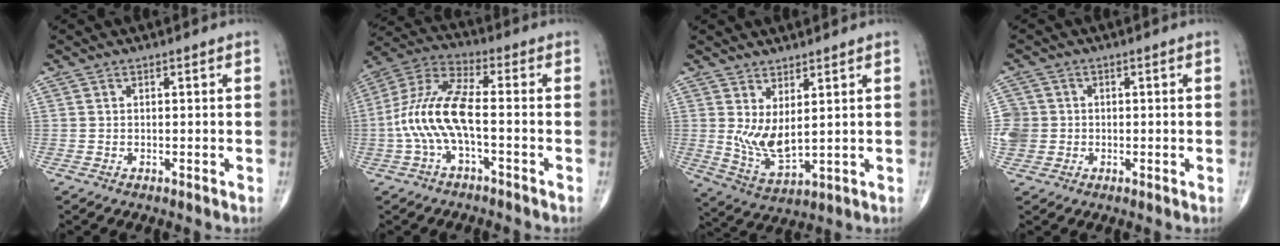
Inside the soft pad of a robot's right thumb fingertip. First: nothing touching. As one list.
[{"total": 12.4, "force": [-2.3, 4.4, 11.3], "torque": [-0.256, 0.042, -0.050]}, {"total": 7.4, "force": [2.0, 3.0, 6.5], "torque": [-0.122, -0.034, 0.049]}, {"total": 5.8, "force": [-0.2, 5.6, 1.6], "torque": [-0.031, 0.014, 0.000]}]